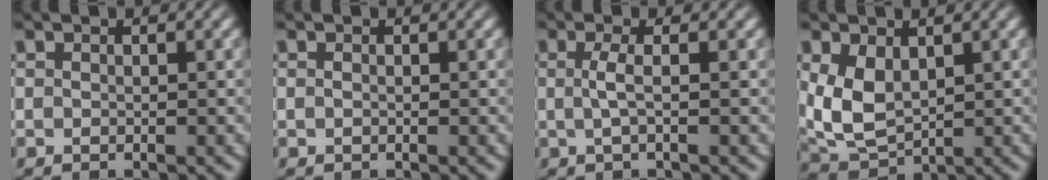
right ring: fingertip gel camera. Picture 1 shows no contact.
{"total": 0.0}
{"total": 1.8, "force": [-0.1, 0.0, 1.8], "torque": [-0.039, 0.003, -0.001]}
{"total": 7.2, "force": [-0.1, 6.1, 3.8], "torque": [-0.113, -0.035, 0.016]}